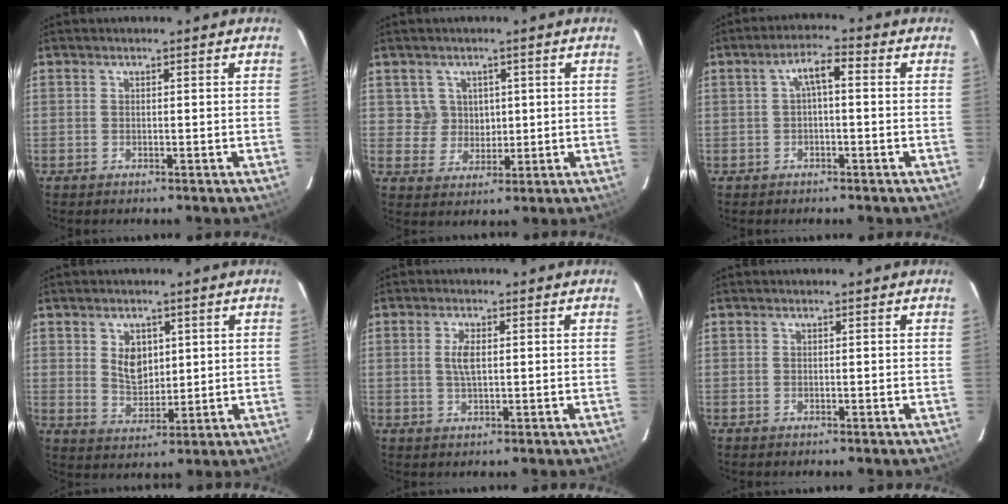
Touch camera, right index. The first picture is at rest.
{"total": 4.8, "force": [1.4, 4.5, 0.5], "torque": [-0.005, 0.012, 0.032]}
{"total": 3.9, "force": [0.0, 1.2, 3.7], "torque": [-0.069, 0.015, 0.003]}
{"total": 6.0, "force": [1.8, 4.2, 3.9], "torque": [-0.064, 0.001, 0.042]}
{"total": 3.2, "force": [0.4, 1.3, 2.9], "torque": [-0.058, 0.001, 0.008]}
{"total": 0.0}